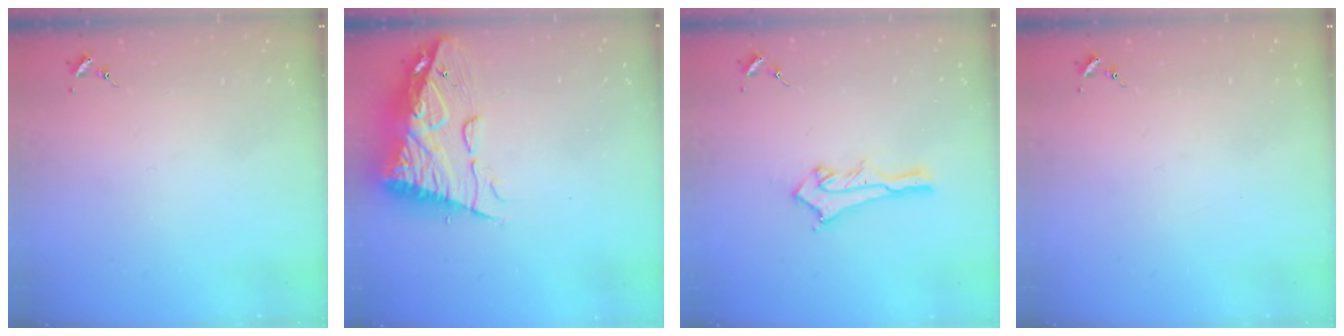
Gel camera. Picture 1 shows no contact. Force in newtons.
{"total": 14.9, "press": 14.8, "slide": 1.2}
{"total": 12.5, "press": 12.5, "slide": 1.2}
{"total": 0.0}